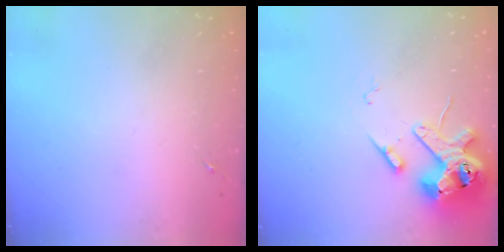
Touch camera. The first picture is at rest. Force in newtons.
{"total": 15.0, "press": 14.9, "slide": 2.1}